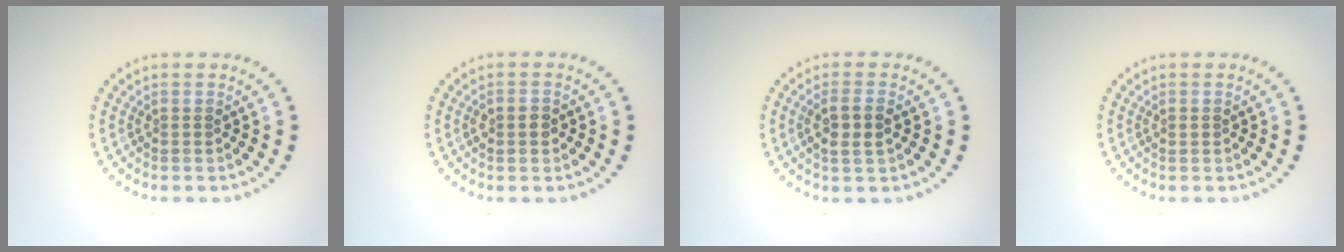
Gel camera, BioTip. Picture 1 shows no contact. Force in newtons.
{"total": 1.3, "press": 1.3, "slide": 0.3}
{"total": 2.3, "press": 2.2, "slide": 0.9}
{"total": 0.6, "press": 0.6, "slide": 0.1}